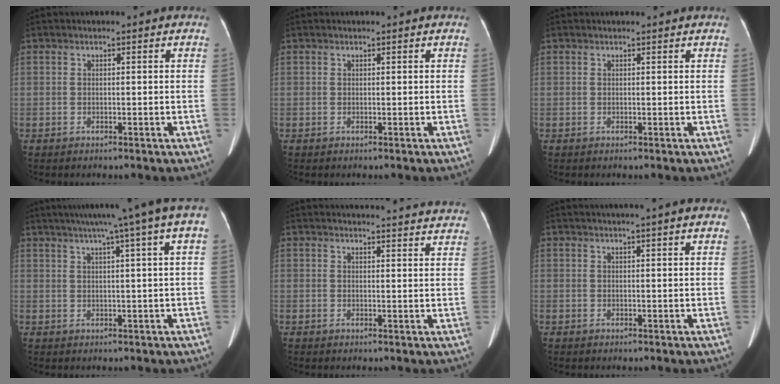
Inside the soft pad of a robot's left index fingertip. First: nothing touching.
{"total": 0.0}
{"total": 1.4, "force": [1.3, -0.1, 0.3], "torque": [-0.009, 0.010, 0.018]}
{"total": 11.8, "force": [7.4, -1.1, 9.1], "torque": [-0.132, 0.033, 0.086]}
{"total": 19.2, "force": [18.7, 1.8, 4.0], "torque": [-0.035, -0.034, 0.202]}
{"total": 5.7, "force": [4.6, -0.3, 3.4], "torque": [-0.049, 0.025, 0.052]}